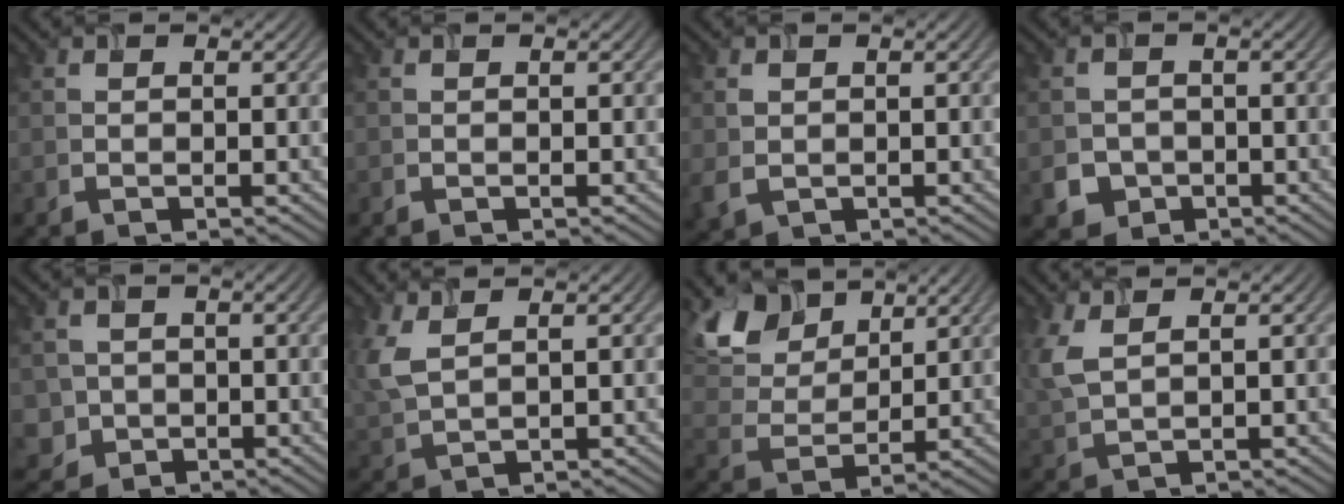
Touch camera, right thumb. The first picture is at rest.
{"total": 0.0}
{"total": 2.3, "force": [0.2, 2.0, 1.1], "torque": [-0.031, -0.005, 0.006]}
{"total": 3.1, "force": [-1.3, 2.7, 0.9], "torque": [-0.015, -0.007, -0.024]}
{"total": 3.0, "force": [-0.6, 2.9, 0.3], "torque": [-0.008, -0.008, -0.016]}
{"total": 5.0, "force": [2.1, 2.3, 3.9], "torque": [-0.116, 0.009, 0.046]}
{"total": 10.0, "force": [6.5, 5.5, 5.2], "torque": [-0.135, 0.013, 0.118]}
{"total": 4.5, "force": [1.9, 2.0, 3.5], "torque": [-0.106, 0.008, 0.043]}